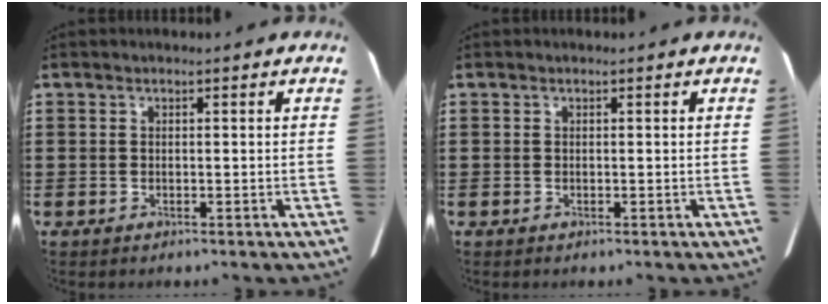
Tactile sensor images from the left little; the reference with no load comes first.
{"total": 0.0}